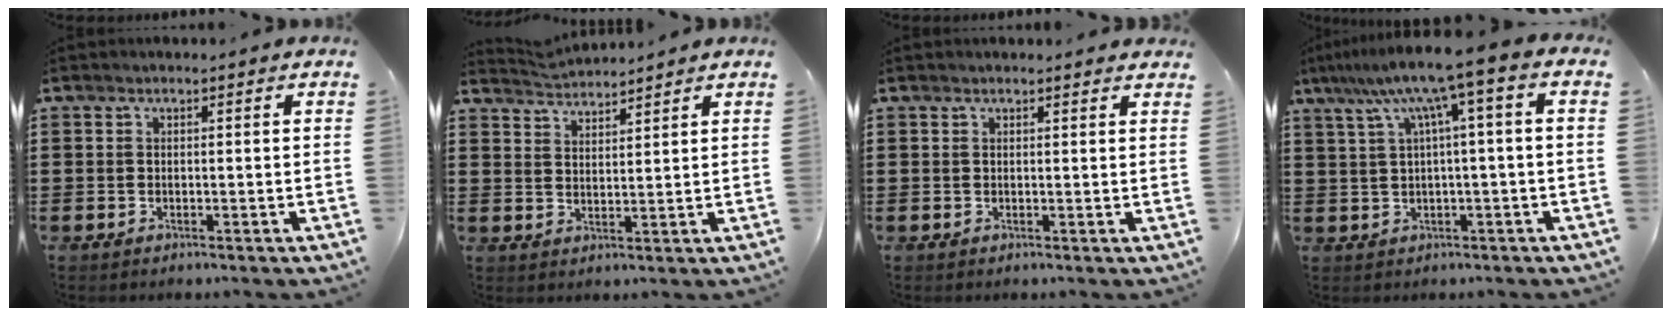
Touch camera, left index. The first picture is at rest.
{"total": 3.0, "force": [2.9, -0.3, -0.6], "torque": [0.001, -0.012, 0.055]}
{"total": 1.1, "force": [1.1, 0.0, 0.3], "torque": [-0.008, -0.002, 0.022]}
{"total": 7.7, "force": [2.2, -0.3, 7.4], "torque": [-0.148, -0.012, 0.029]}